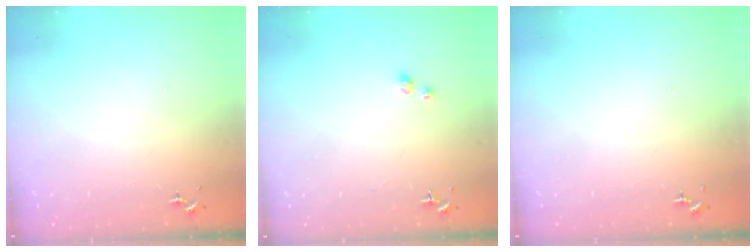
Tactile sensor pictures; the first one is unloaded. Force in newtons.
{"total": 2.8, "press": 2.8, "slide": 0.3}
{"total": 0.0}